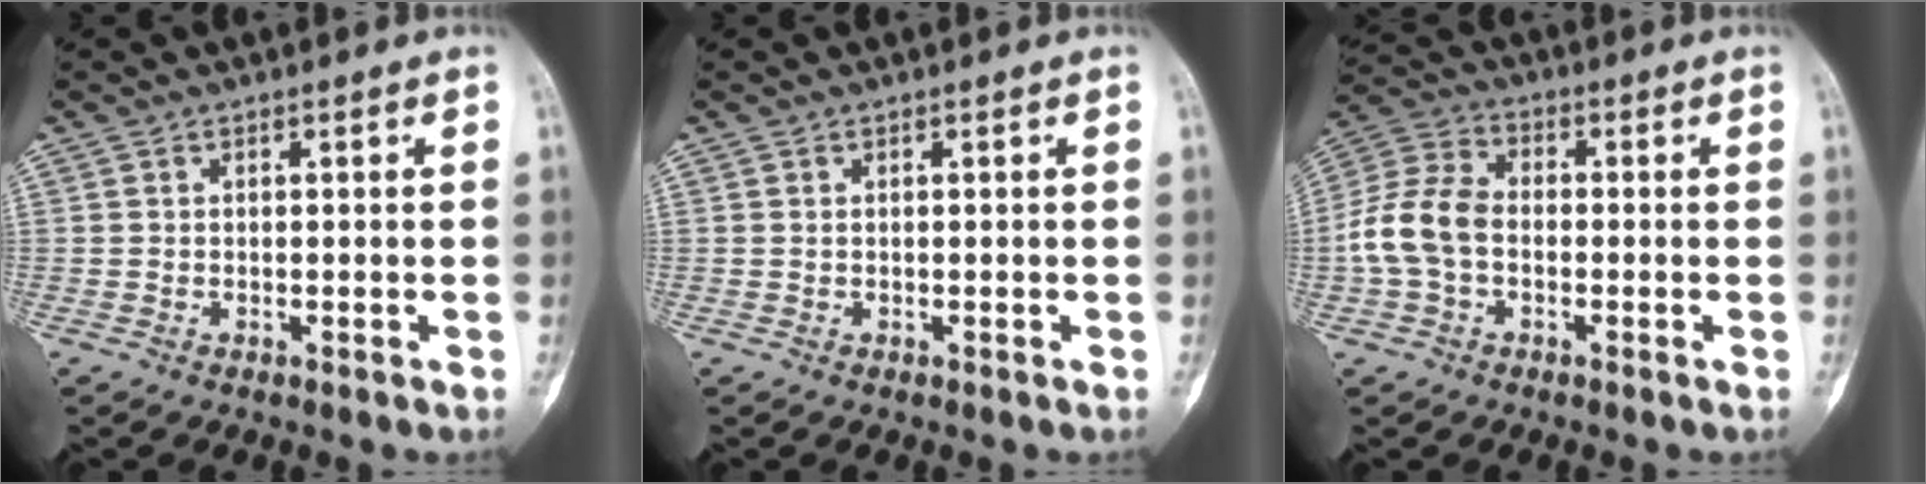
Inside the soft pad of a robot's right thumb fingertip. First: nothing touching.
{"total": 0.0}
{"total": 9.9, "force": [-1.6, 6.8, 6.9], "torque": [-0.143, 0.029, -0.042]}